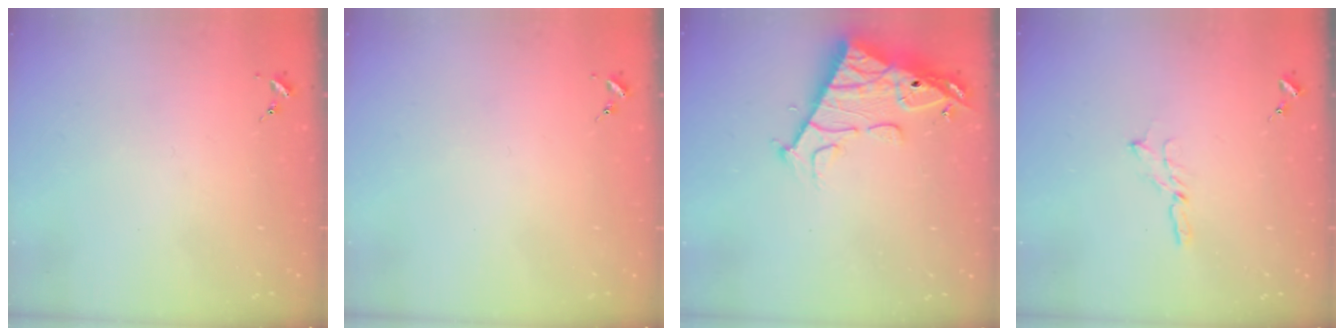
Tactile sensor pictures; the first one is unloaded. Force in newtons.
{"total": 0.0}
{"total": 15.6, "press": 15.5, "slide": 1.5}
{"total": 3.5, "press": 3.5, "slide": 0.1}